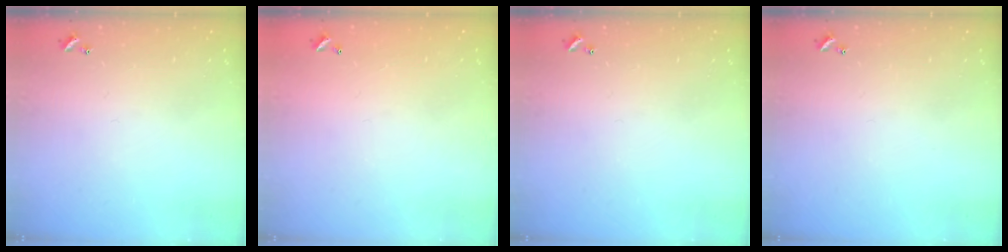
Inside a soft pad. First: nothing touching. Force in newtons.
{"total": 2.8, "press": 2.8, "slide": 0.1}
{"total": 0.0}
{"total": 0.0}